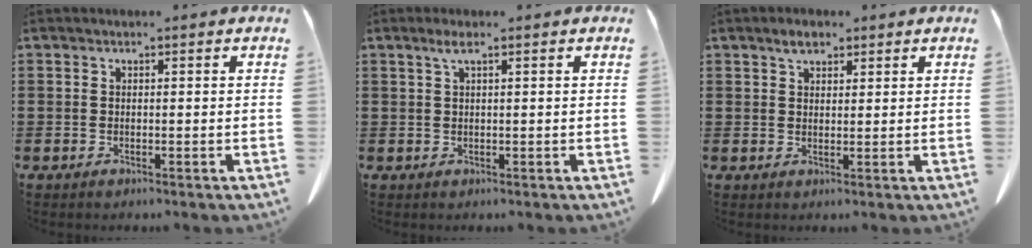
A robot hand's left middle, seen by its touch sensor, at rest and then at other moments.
{"total": 1.8, "force": [0.8, 0.2, 1.6], "torque": [-0.034, 0.002, 0.014]}
{"total": 2.6, "force": [2.0, 1.1, 1.2], "torque": [-0.020, 0.001, 0.036]}